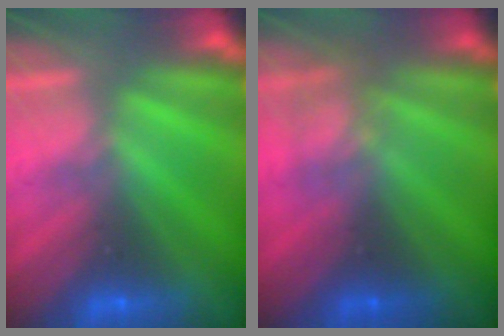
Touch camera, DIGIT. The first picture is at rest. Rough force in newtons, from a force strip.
{"total": 2.4}